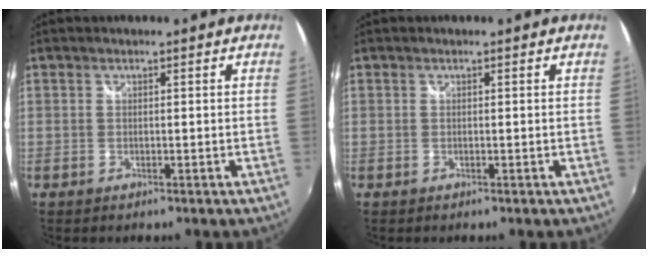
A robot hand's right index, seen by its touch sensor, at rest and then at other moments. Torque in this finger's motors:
{"motor_torque": [-0.11, 0.23, -0.03, 0.00]}